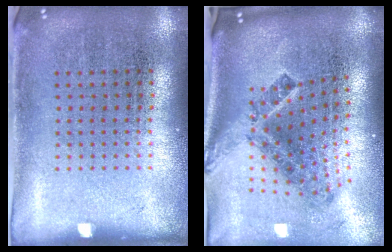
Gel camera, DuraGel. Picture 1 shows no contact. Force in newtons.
{"total": 2.5, "press": 1.5, "slide": 2.0}